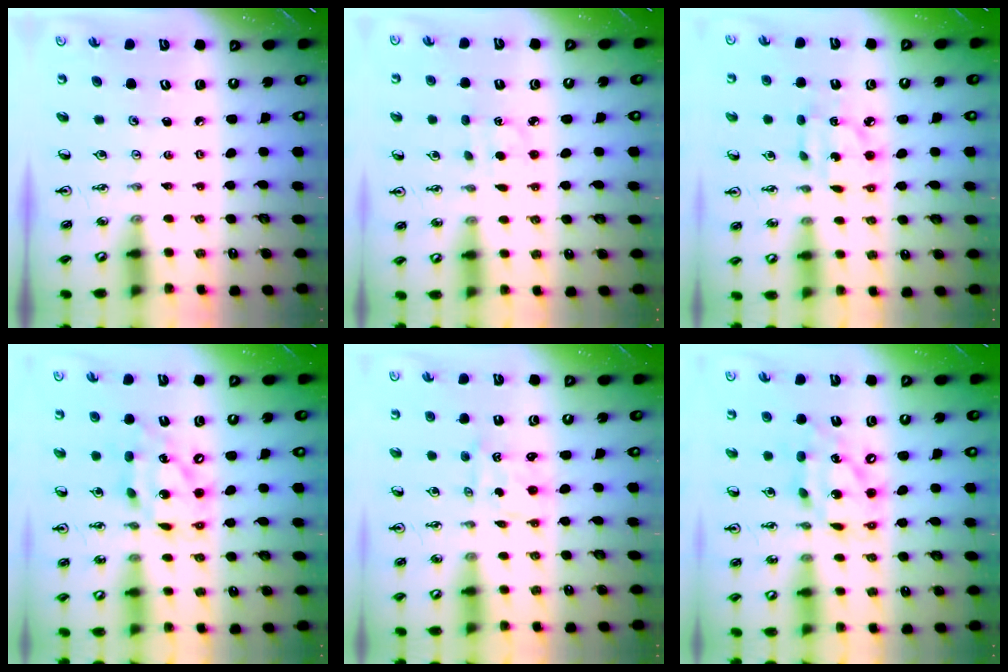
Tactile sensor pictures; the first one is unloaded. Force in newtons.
{"total": 2.7, "press": 2.7, "slide": 0.4}
{"total": 7.6, "press": 7.6, "slide": 0.4}
{"total": 14.7, "press": 14.6, "slide": 1.7}
{"total": 1.0, "press": 0.9, "slide": 0.5}
{"total": 14.7, "press": 14.6, "slide": 1.7}